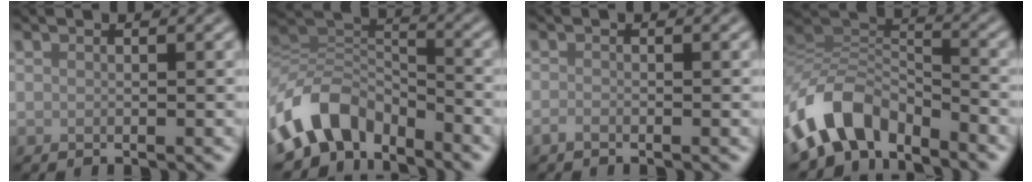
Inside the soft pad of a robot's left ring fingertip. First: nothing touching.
{"total": 7.5, "force": [-5.0, 4.4, 3.5], "torque": [-0.047, -0.001, -0.103]}
{"total": 0.7, "force": [-0.6, 0.2, 0.4], "torque": [-0.008, -0.002, -0.012]}
{"total": 7.6, "force": [-5.3, 4.0, 3.8], "torque": [-0.056, -0.001, -0.109]}